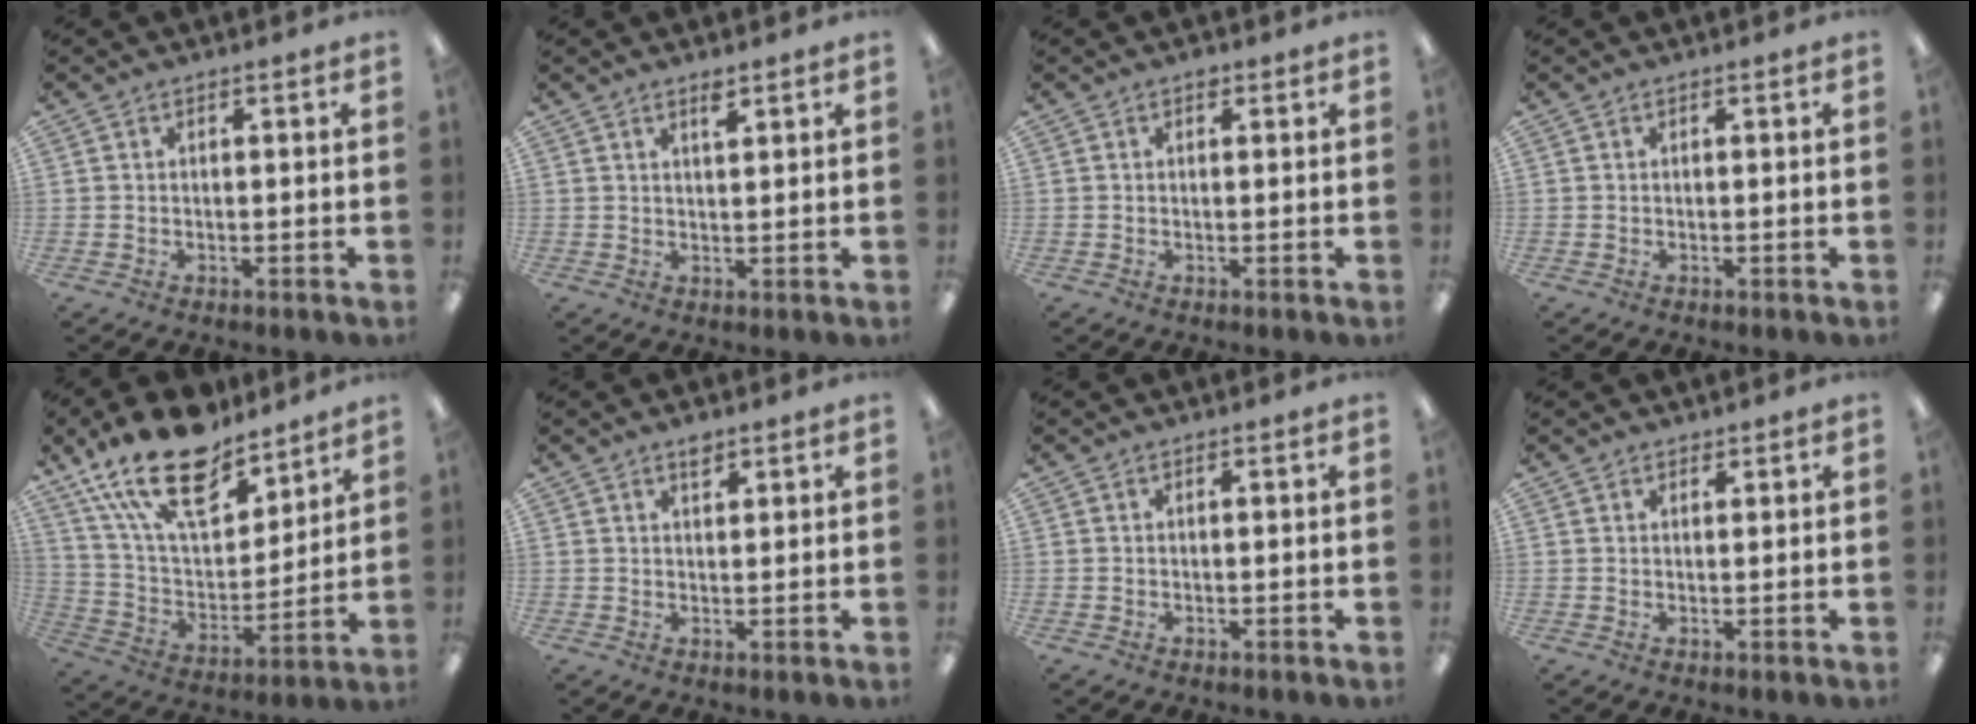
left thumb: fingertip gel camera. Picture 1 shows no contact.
{"total": 2.3, "force": [1.9, 0.4, 1.2], "torque": [-0.020, -0.003, 0.033]}
{"total": 1.1, "force": [0.7, 0.7, 0.5], "torque": [-0.001, -0.002, 0.010]}
{"total": 0.0}
{"total": 21.6, "force": [15.2, 9.8, 11.8], "torque": [-0.228, -0.083, 0.270]}
{"total": 2.3, "force": [1.8, 1.0, 0.9], "torque": [-0.004, -0.007, 0.031]}
{"total": 0.0}
{"total": 1.4, "force": [1.3, 0.6, 0.0], "torque": [0.001, -0.001, 0.025]}